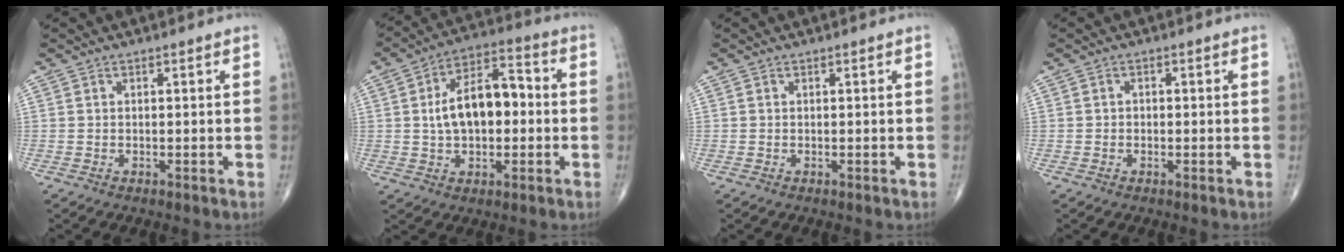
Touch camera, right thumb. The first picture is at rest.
{"total": 13.5, "force": [0.3, 7.7, 11.0], "torque": [-0.169, 0.032, -0.002]}
{"total": 0.0}
{"total": 0.8, "force": [-0.2, 0.7, 0.4], "torque": [-0.001, 0.002, -0.006]}